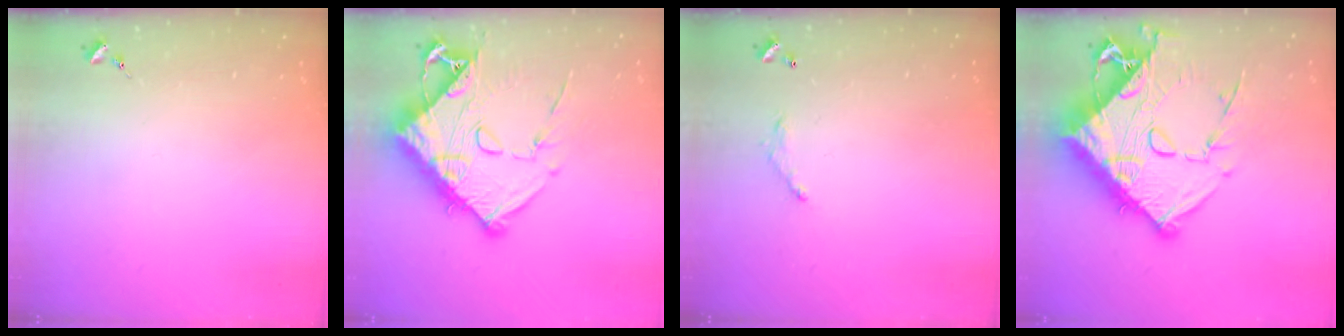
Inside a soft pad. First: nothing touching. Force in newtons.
{"total": 17.9, "press": 17.8, "slide": 2.0}
{"total": 6.2, "press": 6.2, "slide": 0.4}
{"total": 25.7, "press": 25.6, "slide": 2.6}